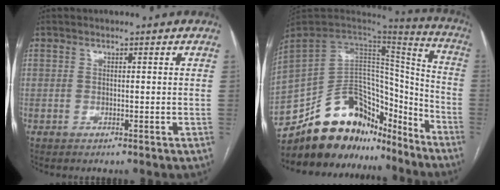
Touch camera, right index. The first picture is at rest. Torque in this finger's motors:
{"motor_torque": [0.69, -0.72, -0.59, -0.21]}